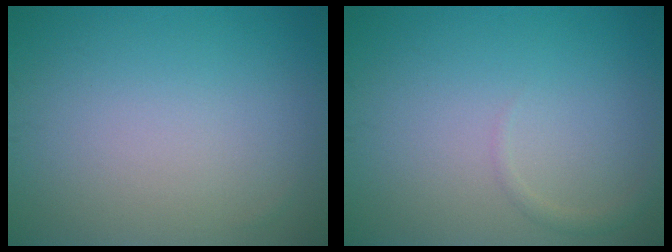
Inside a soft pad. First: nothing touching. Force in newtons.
{"total": 0.8, "press": 0.8, "slide": 0.1}